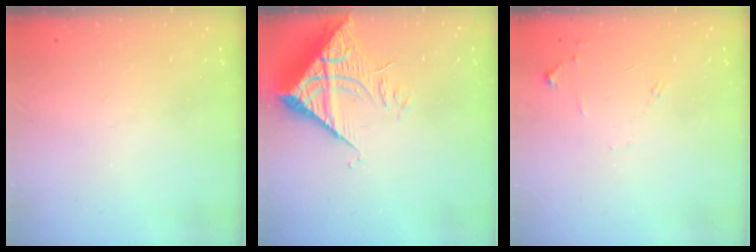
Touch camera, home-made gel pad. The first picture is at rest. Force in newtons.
{"total": 9.3, "press": 9.2, "slide": 1.2}
{"total": 6.3, "press": 6.3, "slide": 0.8}